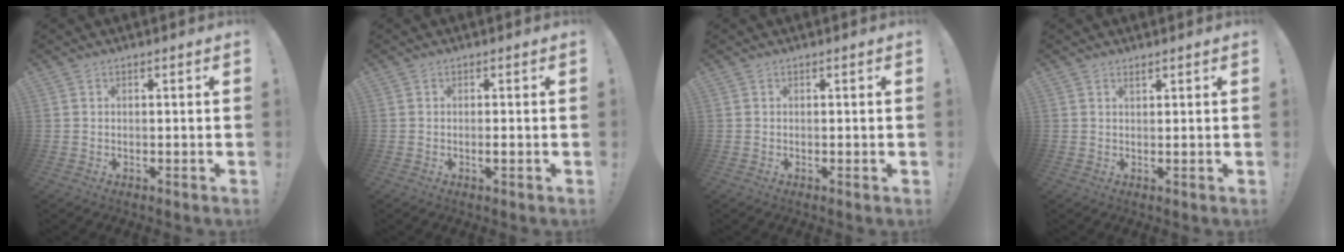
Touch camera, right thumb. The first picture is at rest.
{"total": 1.2, "force": [-0.3, 0.1, 1.2], "torque": [-0.012, -0.006, -0.008]}
{"total": 0.5, "force": [0.0, -0.3, 0.4], "torque": [-0.003, -0.003, -0.002]}
{"total": 1.1, "force": [1.0, 0.3, 0.2], "torque": [-0.007, 0.001, 0.019]}